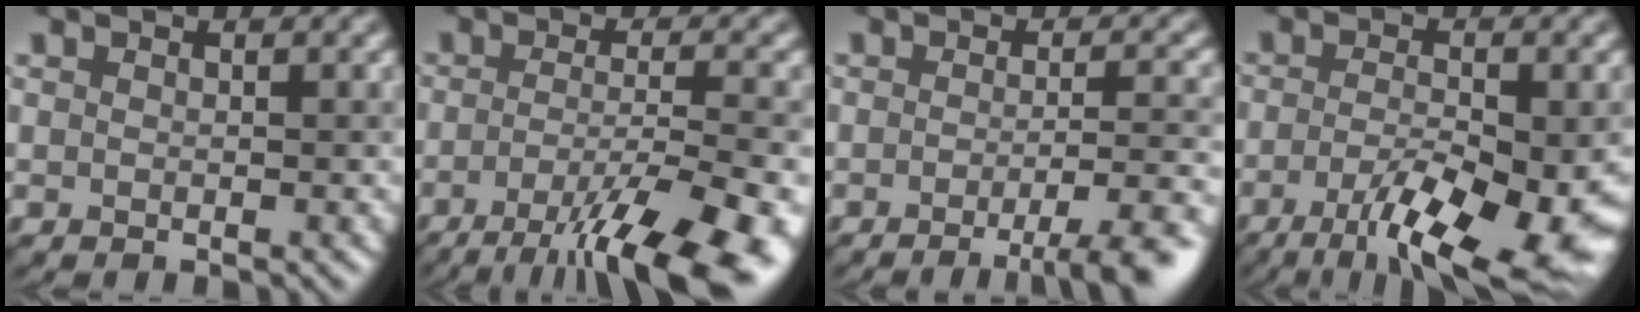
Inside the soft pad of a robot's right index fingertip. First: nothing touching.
{"total": 12.1, "force": [-6.9, 2.8, 9.6], "torque": [-0.154, -0.010, -0.104]}
{"total": 6.0, "force": [-3.1, 1.2, 5.0], "torque": [-0.064, -0.002, -0.044]}
{"total": 10.5, "force": [-5.0, 2.8, 8.8], "torque": [-0.151, -0.021, -0.078]}